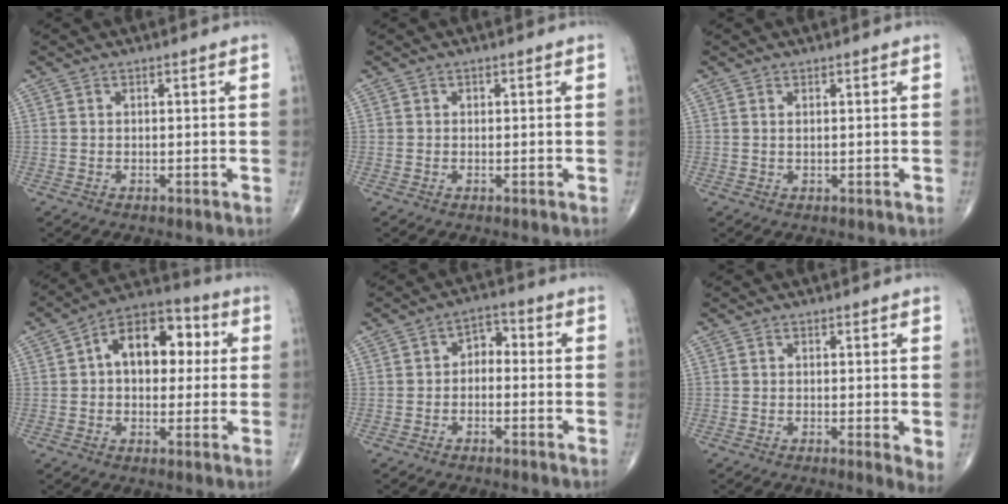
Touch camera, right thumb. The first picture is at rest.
{"total": 0.5, "force": [0.1, 0.5, 0.1], "torque": [0.003, 0.002, 0.001]}
{"total": 0.7, "force": [0.3, 0.2, 0.5], "torque": [-0.013, 0.000, 0.006]}
{"total": 13.8, "force": [2.4, 8.8, 10.4], "torque": [-0.120, 0.029, 0.025]}
{"total": 4.0, "force": [-0.6, 2.9, 2.7], "torque": [-0.025, 0.025, -0.025]}
{"total": 2.9, "force": [-0.3, 0.6, 2.8], "torque": [-0.045, -0.012, -0.011]}